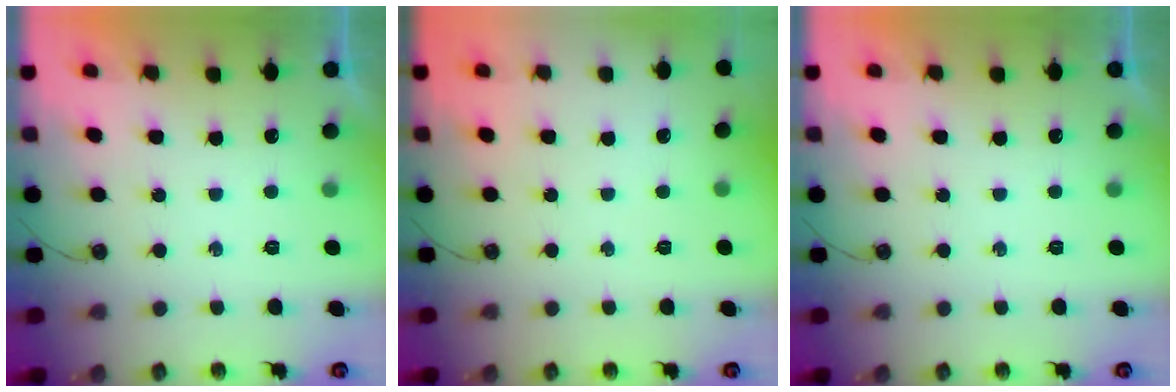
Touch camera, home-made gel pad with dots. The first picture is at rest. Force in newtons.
{"total": 0.0}
{"total": 0.0}